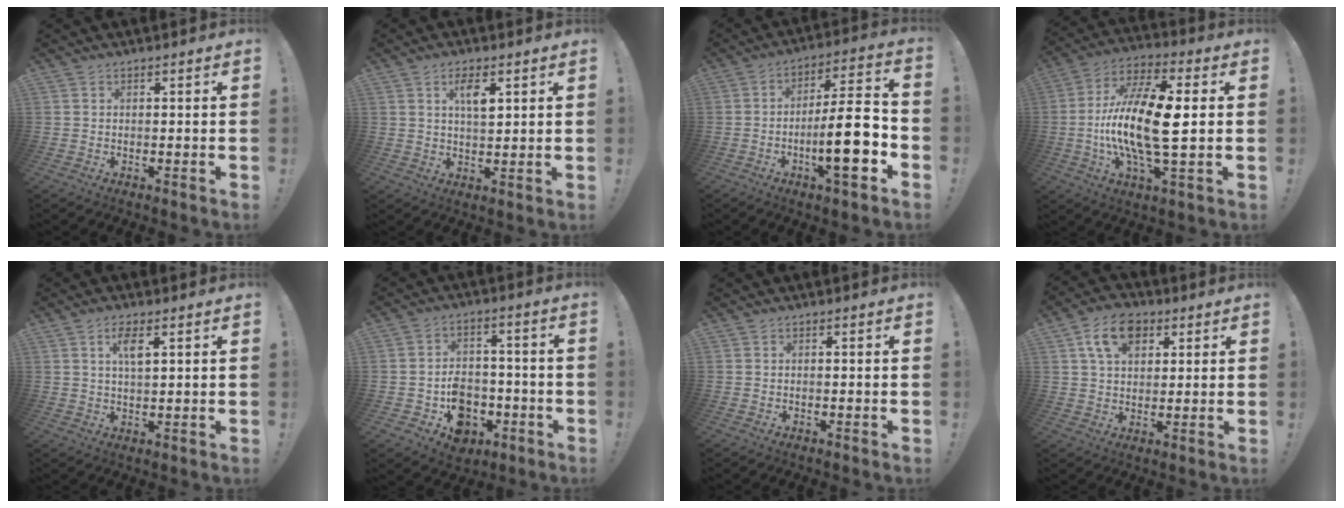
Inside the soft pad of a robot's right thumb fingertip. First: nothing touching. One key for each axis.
{"total": 5.5, "fx": 2.3, "fy": 2.2, "fz": 4.5, "tx": -0.069, "ty": -0.006, "tz": 0.034}
{"total": 17.1, "fx": -5.4, "fy": 4.1, "fz": 15.8, "tx": -0.249, "ty": 0.021, "tz": -0.089}
{"total": 19.3, "fx": -1.5, "fy": 5.9, "fz": 18.3, "tx": -0.371, "ty": 0.002, "tz": -0.029}
{"total": 4.9, "fx": 2.0, "fy": 1.7, "fz": 4.1, "tx": -0.077, "ty": 0.001, "tz": 0.032}
{"total": 10.3, "fx": -4.2, "fy": 8.2, "fz": 4.7, "tx": -0.059, "ty": 0.036, "tz": -0.062}
{"total": 0.0}
{"total": 10.7, "fx": 4.8, "fy": 7.2, "fz": 6.3, "tx": -0.095, "ty": -0.003, "tz": 0.091}